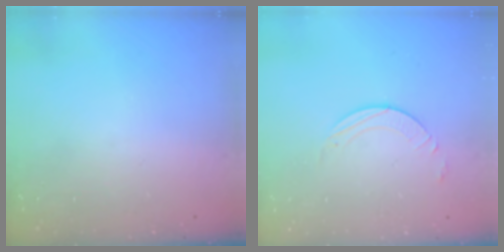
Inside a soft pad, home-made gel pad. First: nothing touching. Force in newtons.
{"total": 3.9, "press": 3.8, "slide": 0.5}